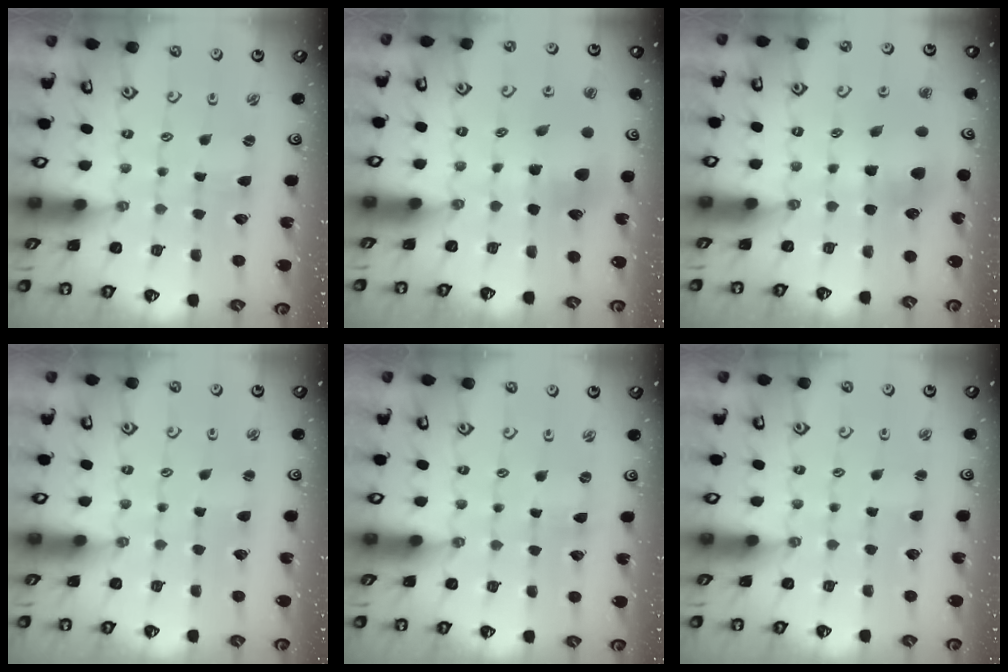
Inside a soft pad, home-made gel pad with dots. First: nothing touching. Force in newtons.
{"total": 7.4, "press": 7.4, "slide": 0.7}
{"total": 6.5, "press": 6.5, "slide": 0.5}
{"total": 1.8, "press": 1.8, "slide": 0.2}
{"total": 0.0}
{"total": 1.6, "press": 1.6, "slide": 0.3}